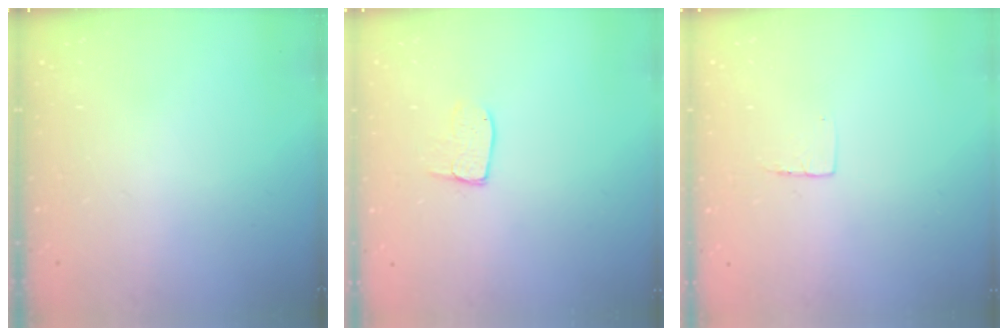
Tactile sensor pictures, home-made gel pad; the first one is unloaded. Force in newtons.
{"total": 5.3, "press": 5.3, "slide": 0.4}
{"total": 3.5, "press": 3.5, "slide": 0.3}